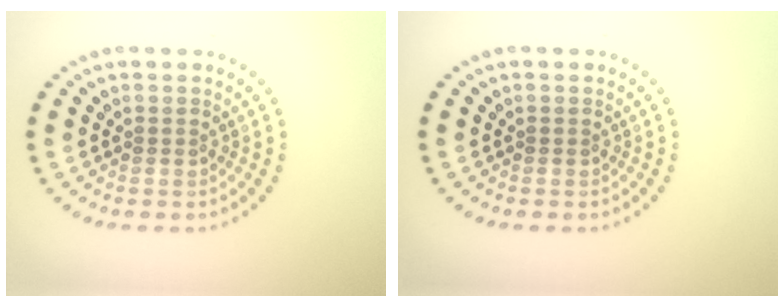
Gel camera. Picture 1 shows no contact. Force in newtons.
{"total": 0.0}